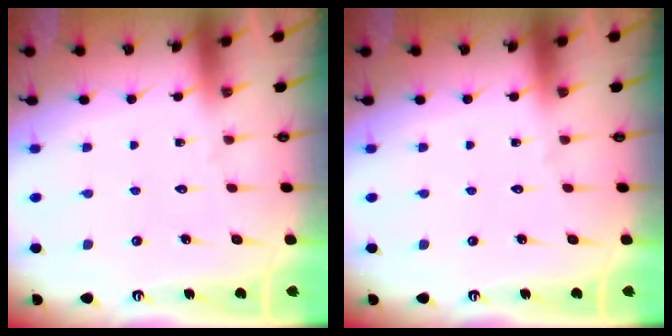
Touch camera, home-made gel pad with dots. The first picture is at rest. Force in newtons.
{"total": 0.0}